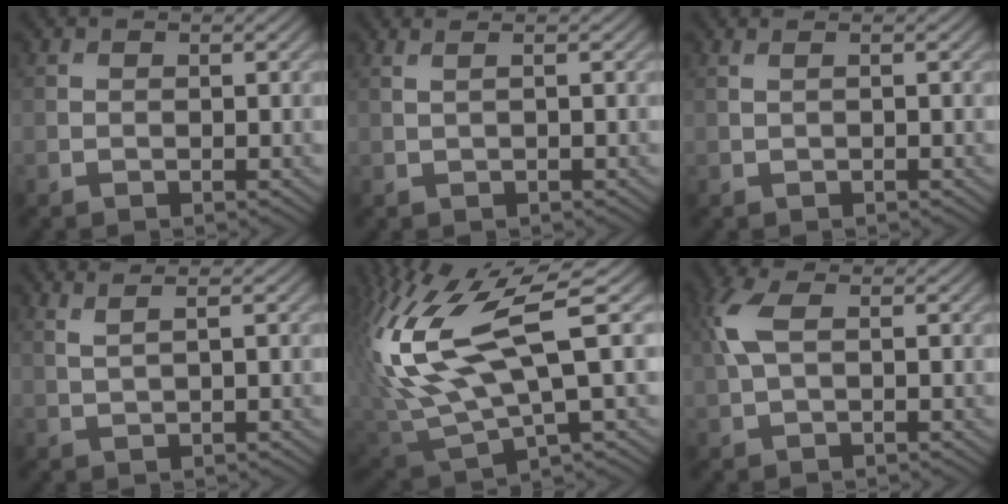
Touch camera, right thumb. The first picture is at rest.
{"total": 1.6, "force": [0.5, 0.4, 1.4], "torque": [-0.018, 0.006, -0.007]}
{"total": 1.0, "force": [0.1, 0.3, 0.9], "torque": [-0.012, 0.005, -0.007]}
{"total": 2.5, "force": [1.3, 0.6, 2.1], "torque": [-0.032, 0.011, 0.015]}
{"total": 16.1, "force": [3.2, 6.3, 14.5], "torque": [-0.345, 0.009, 0.065]}
{"total": 4.6, "force": [0.9, 1.9, 4.1], "torque": [-0.112, 0.014, 0.015]}